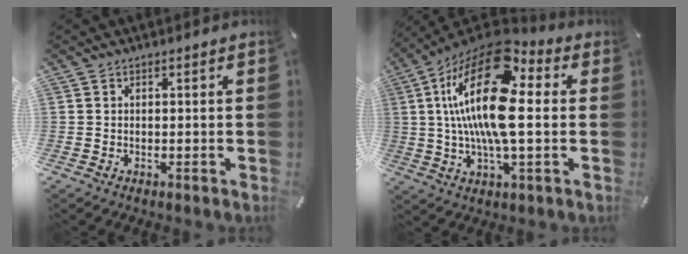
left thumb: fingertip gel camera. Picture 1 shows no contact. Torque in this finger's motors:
{"motor_torque": [0.57, 2.24, 1.83, -0.94, 1.02]}